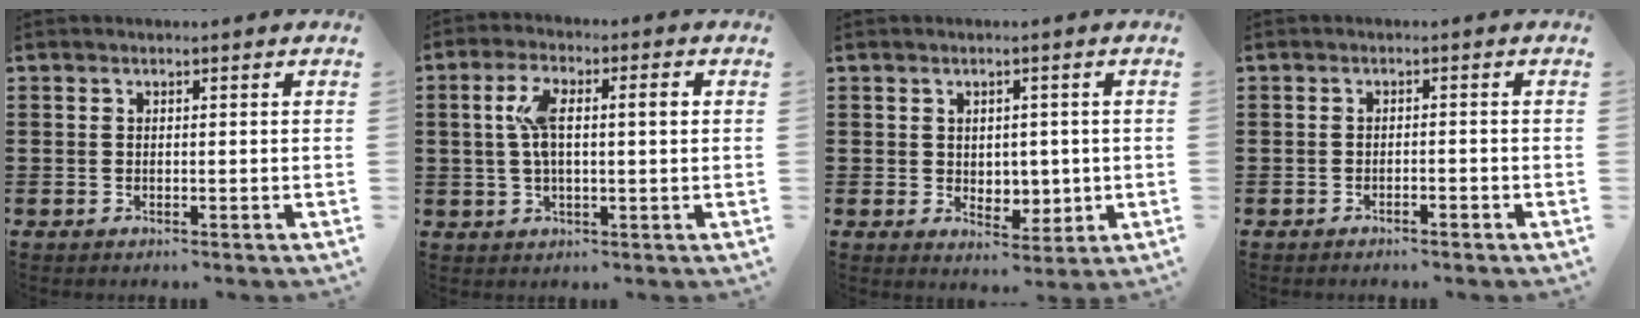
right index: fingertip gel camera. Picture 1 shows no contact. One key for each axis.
{"total": 6.5, "fx": 0.9, "fy": 2.2, "fz": 6.1, "tx": -0.118, "ty": 0.010, "tz": 0.012}
{"total": 3.3, "fx": 1.2, "fy": 2.8, "fz": 1.3, "tx": -0.021, "ty": 0.000, "tz": 0.018}
{"total": 1.2, "fx": -1.1, "fy": -0.1, "fz": 0.4, "tx": -0.011, "ty": -0.002, "tz": -0.022}